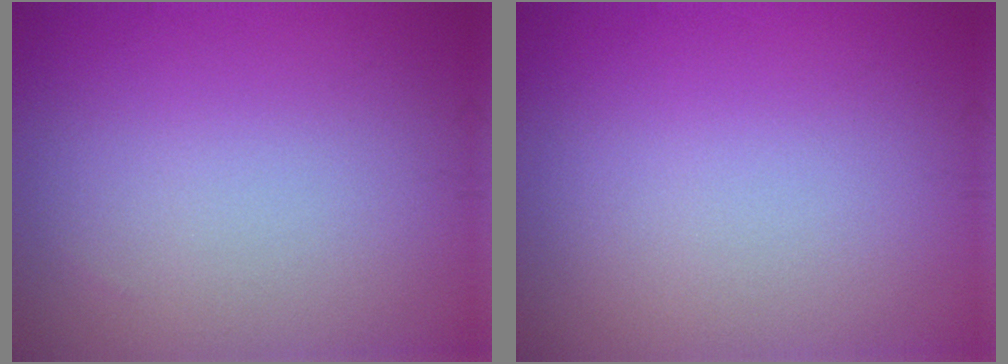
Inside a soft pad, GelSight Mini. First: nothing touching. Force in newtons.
{"total": 0.0}